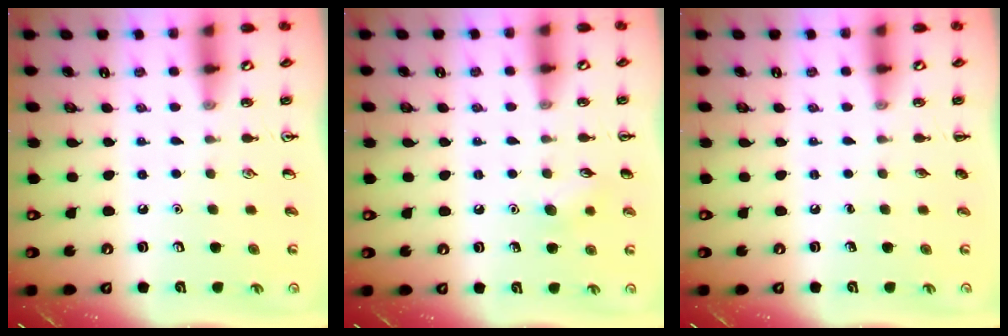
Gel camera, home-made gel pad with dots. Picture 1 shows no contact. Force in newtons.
{"total": 7.6, "press": 7.4, "slide": 1.8}
{"total": 0.0}